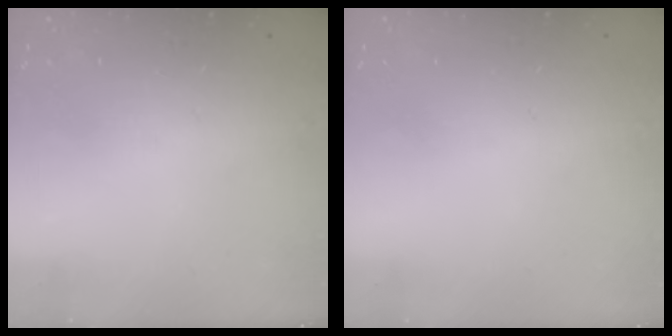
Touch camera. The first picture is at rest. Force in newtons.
{"total": 0.6, "press": 0.6, "slide": 0.2}